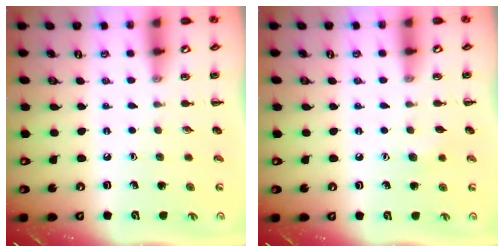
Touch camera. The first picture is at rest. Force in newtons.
{"total": 5.2, "press": 5.0, "slide": 1.2}